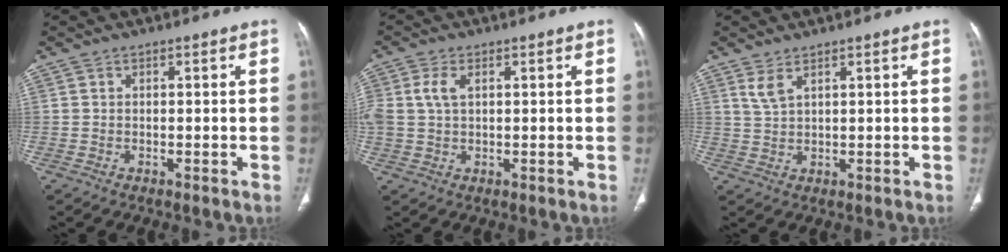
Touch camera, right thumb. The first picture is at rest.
{"total": 4.4, "force": [1.2, 2.6, 3.3], "torque": [-0.085, 0.010, 0.026]}
{"total": 2.7, "force": [1.8, 0.7, 1.9], "torque": [-0.045, -0.007, 0.046]}